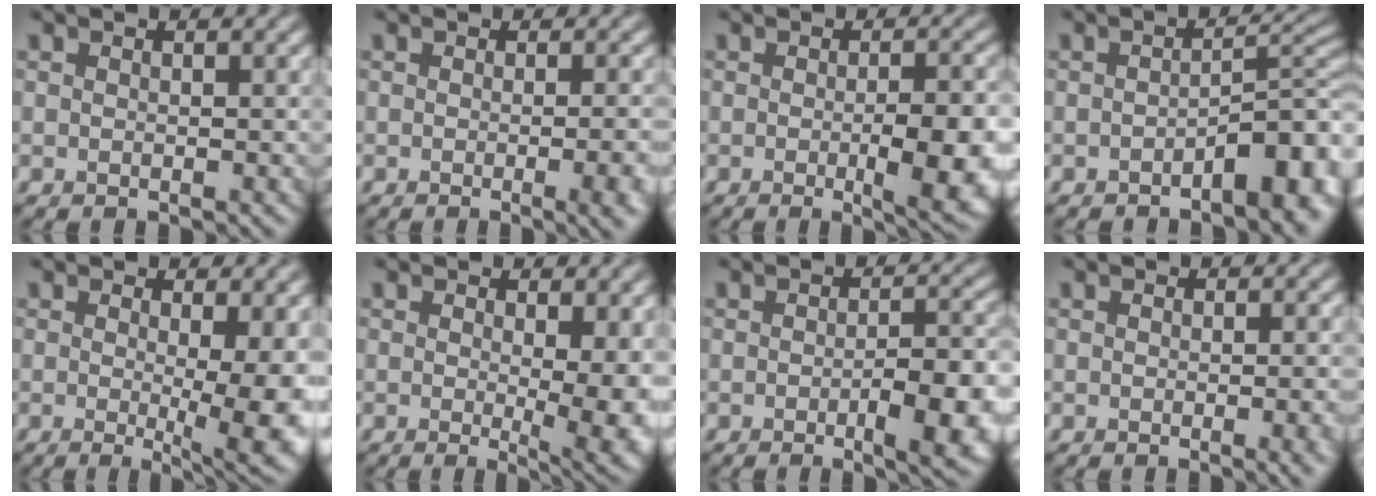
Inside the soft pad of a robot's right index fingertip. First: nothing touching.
{"total": 6.0, "force": [-1.3, 2.6, 5.3], "torque": [-0.026, 0.000, -0.008]}
{"total": 6.7, "force": [-1.3, 1.8, 6.4], "torque": [-0.086, -0.014, -0.009]}
{"total": 5.5, "force": [-2.3, 2.0, 4.6], "torque": [-0.058, 0.012, -0.035]}
{"total": 8.0, "force": [-0.2, 2.0, 7.8], "torque": [-0.068, -0.009, -0.008]}
{"total": 6.6, "force": [0.2, 2.1, 6.3], "torque": [-0.059, -0.012, 0.004]}
{"total": 6.5, "force": [-2.0, 1.9, 5.9], "torque": [-0.083, -0.007, -0.023]}
{"total": 3.2, "force": [-0.7, 1.1, 2.9], "torque": [-0.024, -0.005, -0.006]}